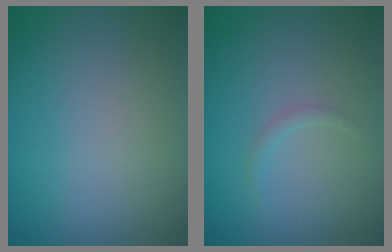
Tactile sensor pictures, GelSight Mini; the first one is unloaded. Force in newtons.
{"total": 0.7, "press": 0.7, "slide": 0.1}